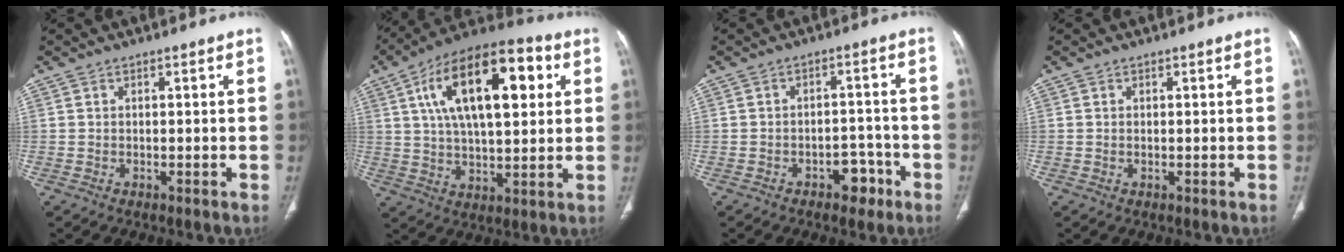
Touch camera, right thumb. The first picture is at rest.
{"total": 22.1, "force": [6.7, 10.1, 18.5], "torque": [-0.290, 0.012, 0.102]}
{"total": 5.2, "force": [-3.0, 3.2, 2.7], "torque": [-0.017, 0.032, -0.040]}
{"total": 0.0}